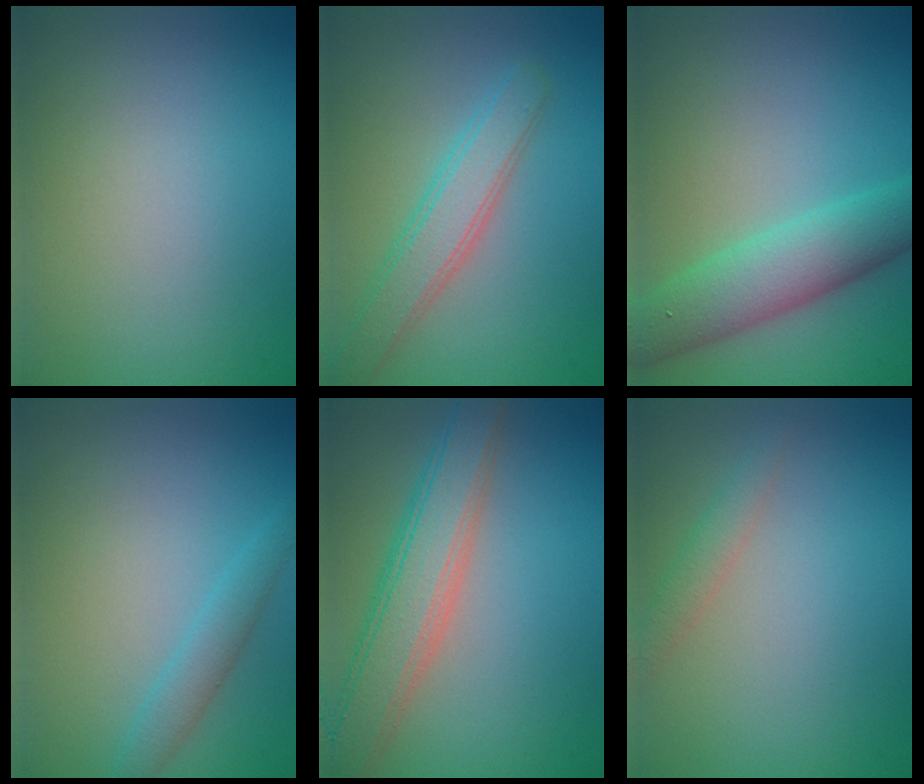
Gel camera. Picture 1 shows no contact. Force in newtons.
{"total": 3.7, "press": 3.7, "slide": 0.2}
{"total": 5.7, "press": 5.7, "slide": 0.0}
{"total": 2.0, "press": 2.0, "slide": 0.2}
{"total": 6.0, "press": 6.0, "slide": 0.4}
{"total": 1.5, "press": 1.5, "slide": 0.1}